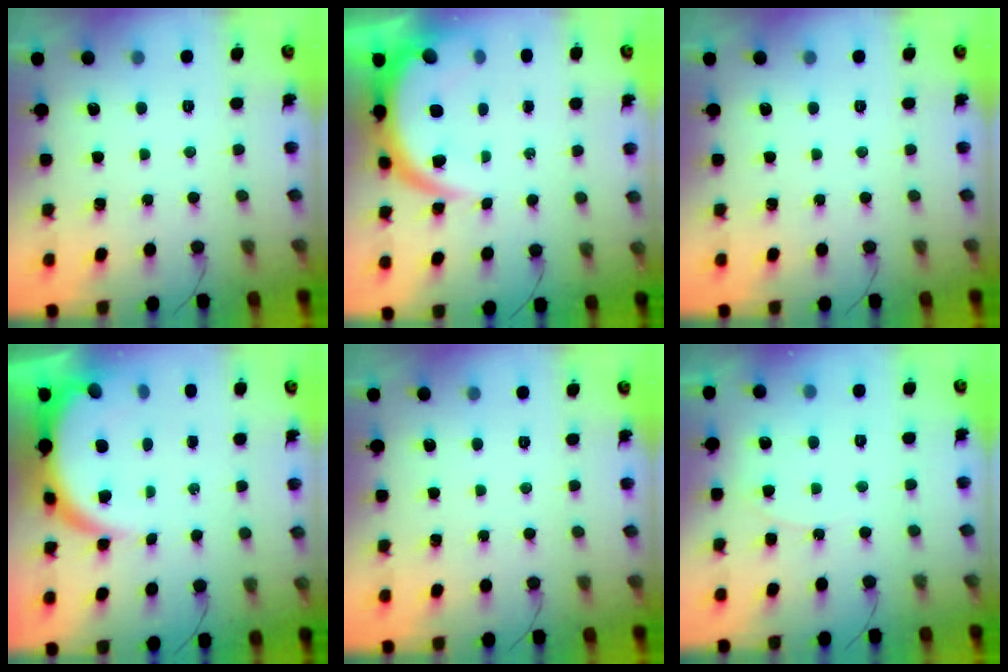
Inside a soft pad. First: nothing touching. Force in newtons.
{"total": 10.2, "press": 10.2, "slide": 1.0}
{"total": 0.0}
{"total": 8.9, "press": 8.9, "slide": 1.1}
{"total": 0.0}
{"total": 4.2, "press": 4.2, "slide": 0.4}